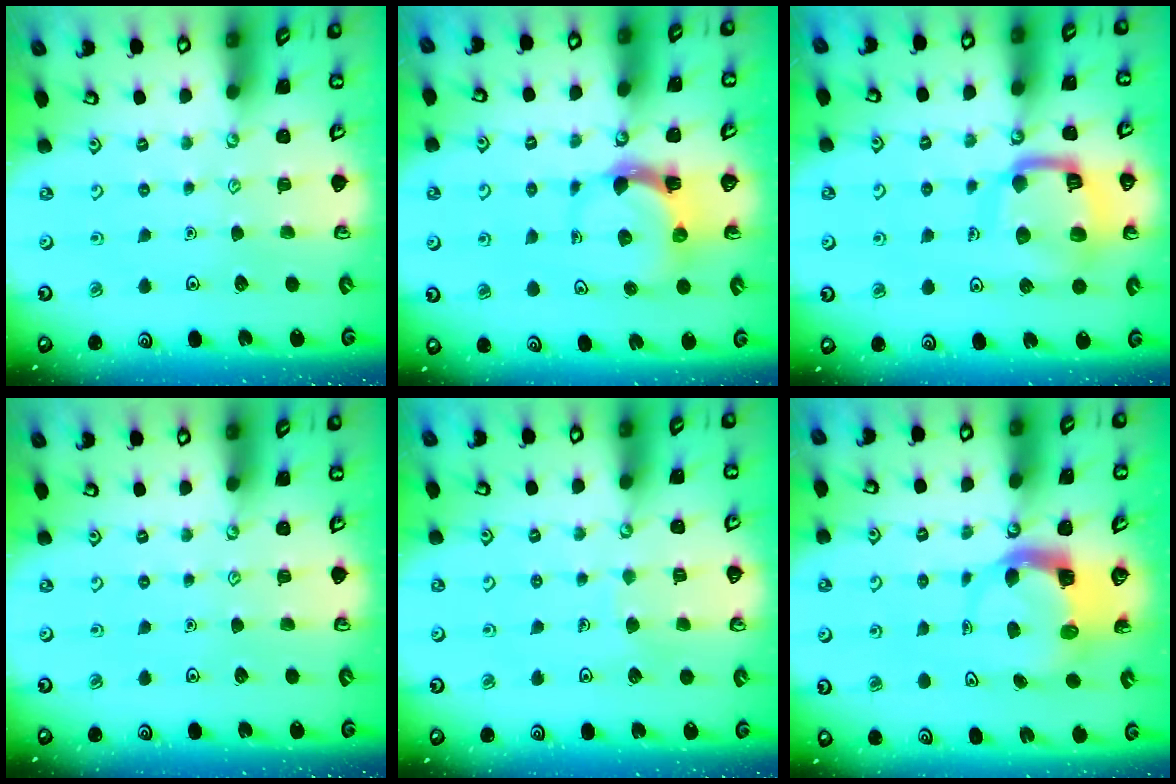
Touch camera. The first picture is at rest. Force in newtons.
{"total": 6.2, "press": 6.1, "slide": 1.4}
{"total": 14.3, "press": 14.3, "slide": 1.5}
{"total": 0.0}
{"total": 3.4, "press": 3.4, "slide": 0.0}
{"total": 5.5, "press": 5.5, "slide": 0.9}